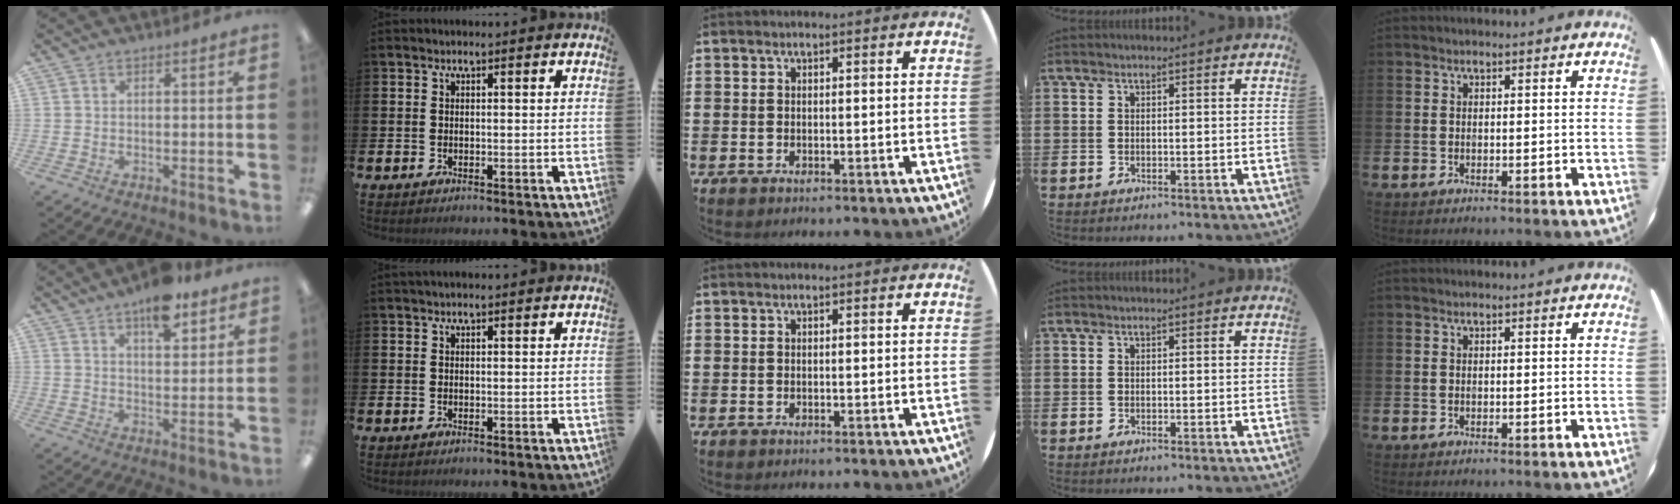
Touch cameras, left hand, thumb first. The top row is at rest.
{"thumb": {"total": 10.0, "force": [7.1, 3.7, 6.0], "torque": [-0.077, -0.041, 0.118]}, "index": {"total": 0.6, "force": [0.6, 0.1, 0.2], "torque": [0.007, -0.003, 0.008]}}